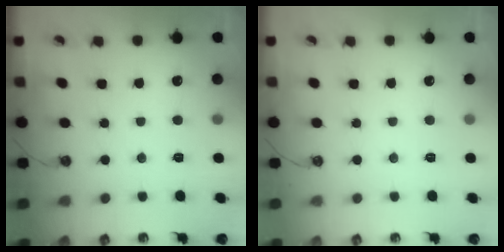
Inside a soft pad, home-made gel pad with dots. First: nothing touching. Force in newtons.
{"total": 0.0}